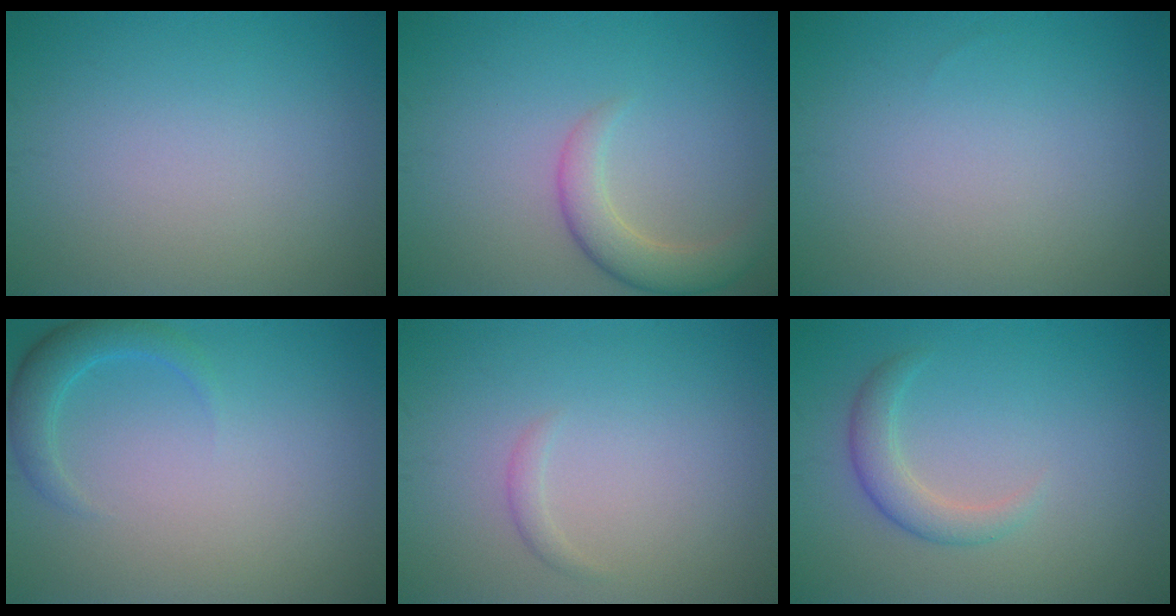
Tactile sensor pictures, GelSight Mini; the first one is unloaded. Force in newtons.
{"total": 3.4, "press": 3.4, "slide": 0.3}
{"total": 0.0}
{"total": 2.4, "press": 2.4, "slide": 0.1}
{"total": 0.8, "press": 0.8, "slide": 0.1}
{"total": 2.4, "press": 2.4, "slide": 0.1}